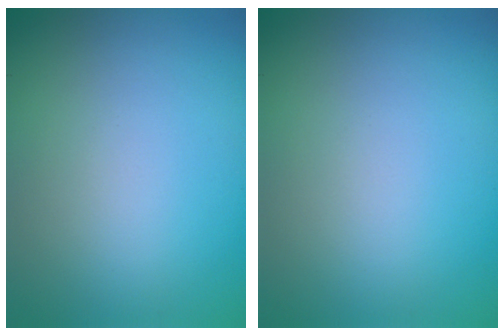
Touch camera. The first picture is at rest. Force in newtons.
{"total": 0.0}